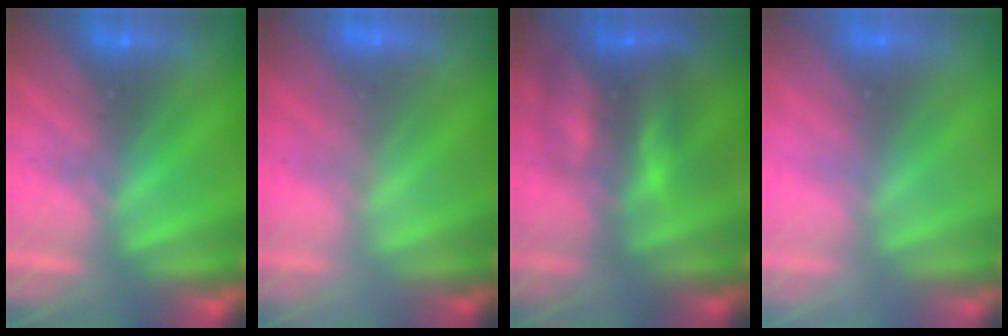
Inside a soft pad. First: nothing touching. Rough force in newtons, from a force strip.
{"total": 2.3}
{"total": 8.6}
{"total": 2.9}